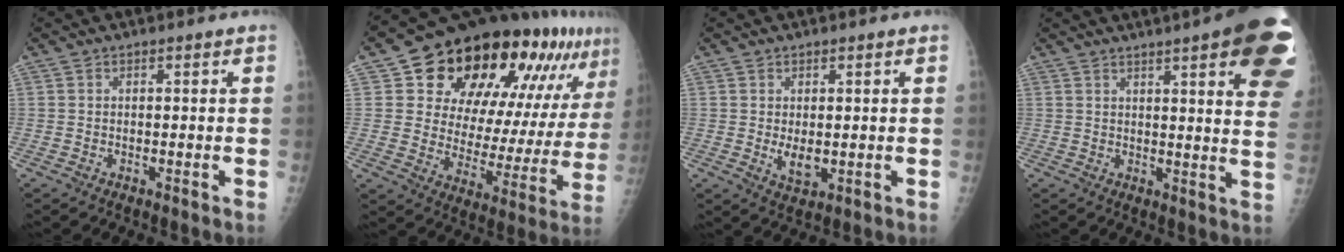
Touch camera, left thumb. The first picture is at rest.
{"total": 28.1, "force": [16.3, 13.1, 18.7], "torque": [-0.245, -0.031, 0.235]}
{"total": 3.7, "force": [0.0, 2.2, 3.0], "torque": [-0.040, -0.008, 0.008]}
{"total": 21.6, "force": [11.0, 4.4, 18.1], "torque": [-0.180, -0.020, 0.123]}